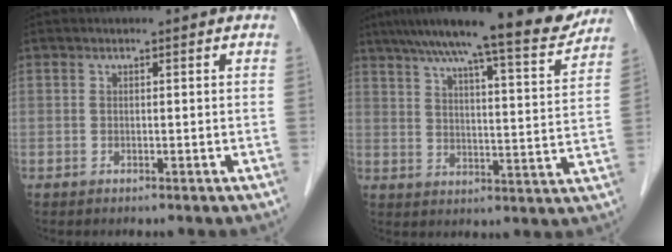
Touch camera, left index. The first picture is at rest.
{"total": 16.9, "force": [14.5, 1.3, 8.7], "torque": [-0.125, -0.005, 0.198]}